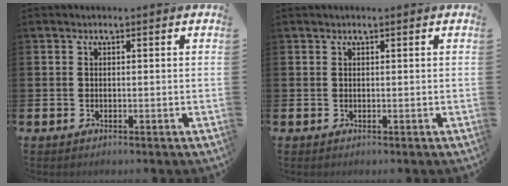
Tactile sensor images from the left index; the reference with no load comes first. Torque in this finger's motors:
{"motor_torque": [0.00, -2.14, -0.09, 0.16]}